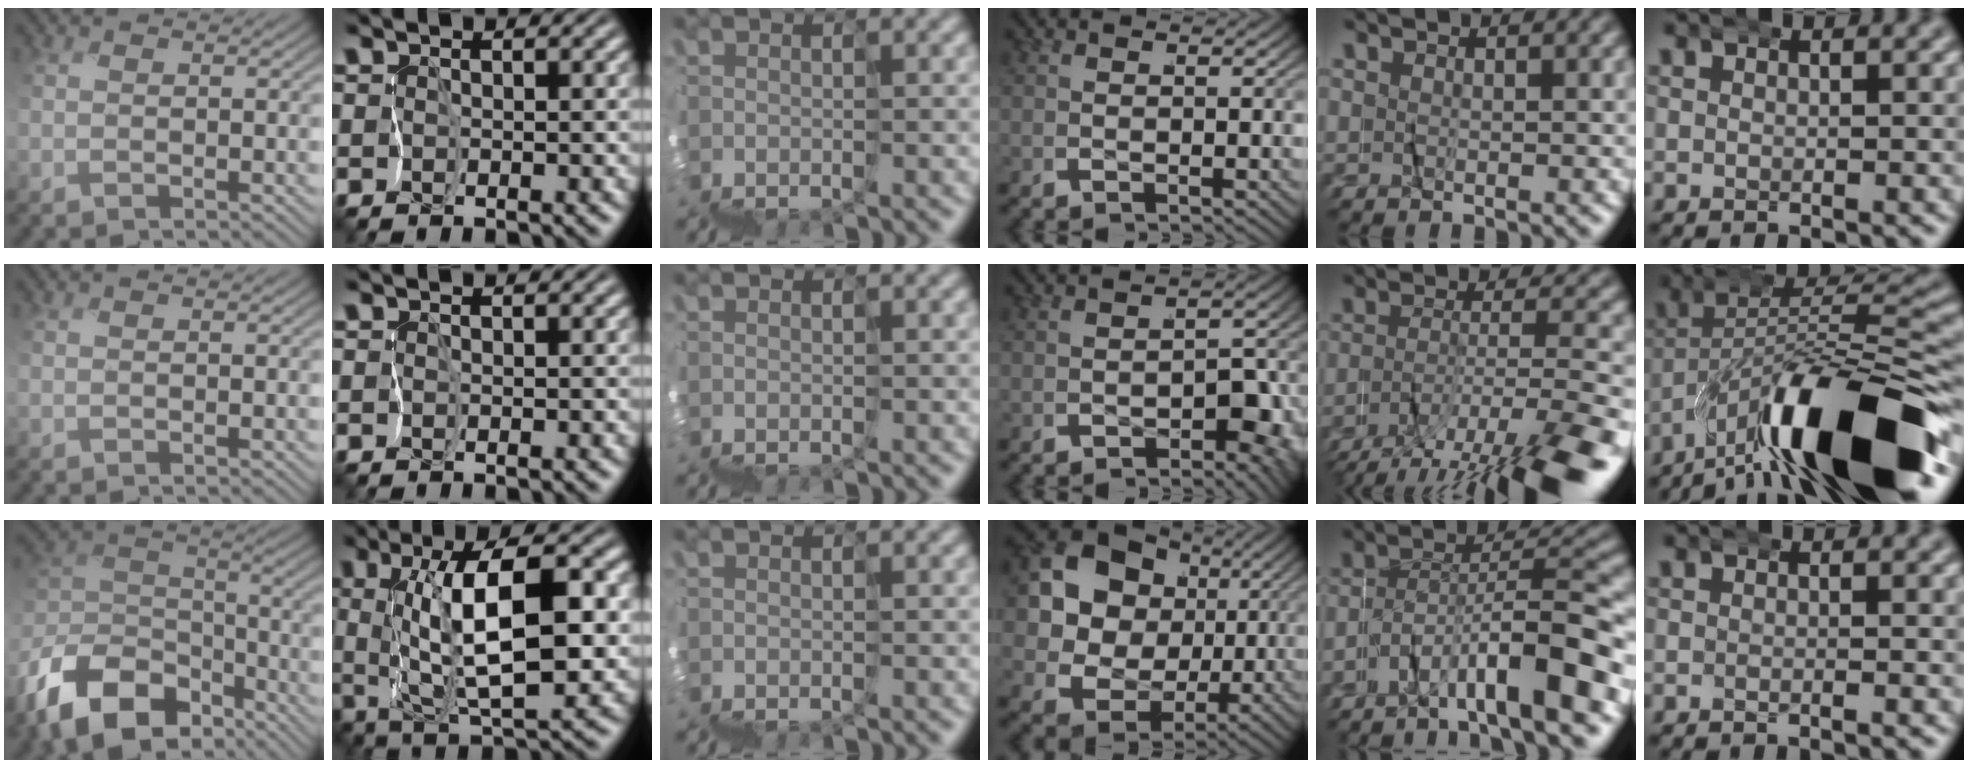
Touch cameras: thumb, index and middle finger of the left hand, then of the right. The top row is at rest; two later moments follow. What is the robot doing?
{"motion": "wrap", "object": "felt sheet"}